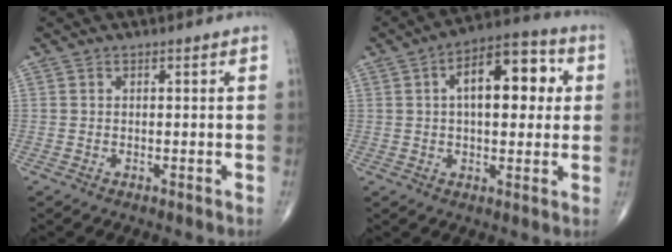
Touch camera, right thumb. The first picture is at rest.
{"total": 14.0, "force": [2.9, 6.9, 11.8], "torque": [-0.147, 0.020, 0.039]}